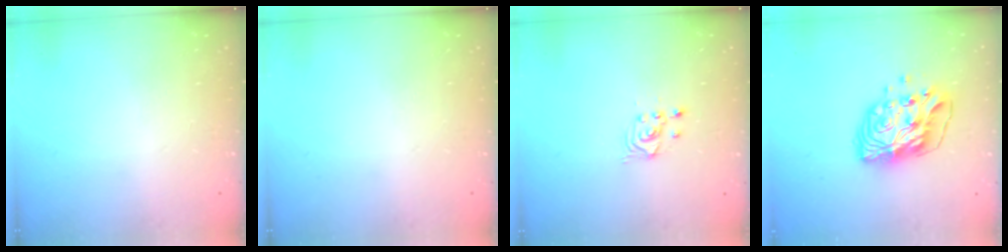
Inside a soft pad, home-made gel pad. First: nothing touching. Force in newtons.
{"total": 0.0}
{"total": 2.4, "press": 2.3, "slide": 0.2}
{"total": 12.2, "press": 12.1, "slide": 1.2}